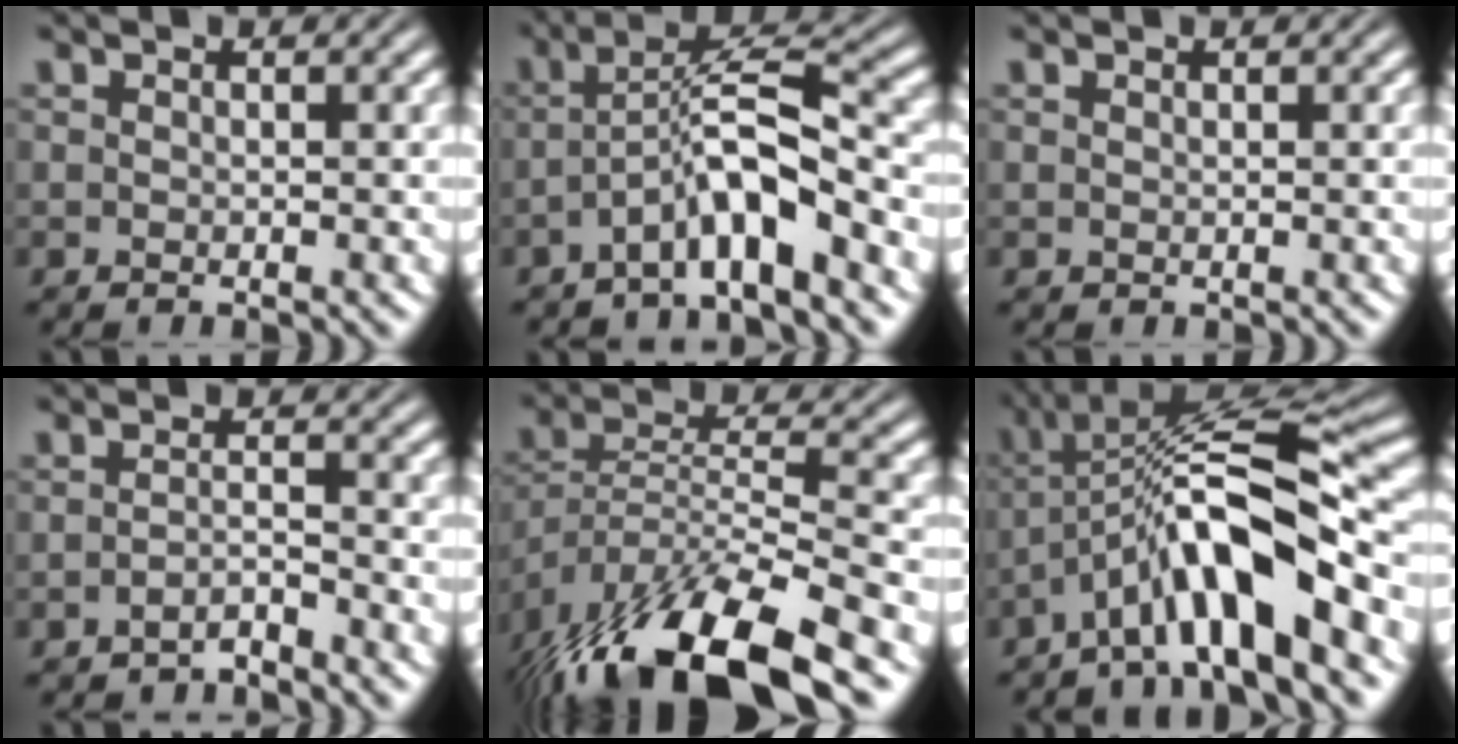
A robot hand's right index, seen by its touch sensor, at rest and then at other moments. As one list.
[{"total": 4.7, "force": [-0.6, 1.3, 4.5], "torque": [-0.082, -0.005, -0.006]}, {"total": 0.6, "force": [0.5, 0.3, -0.1], "torque": [-0.001, 0.002, 0.007]}, {"total": 1.4, "force": [-1.3, 0.0, 0.5], "torque": [-0.006, -0.013, -0.022]}, {"total": 9.8, "force": [-4.1, 5.2, 7.2], "torque": [-0.150, -0.039, -0.051]}, {"total": 9.0, "force": [0.6, 3.7, 8.2], "torque": [-0.132, 0.009, 0.013]}]